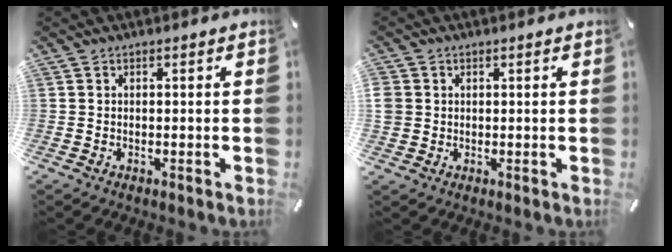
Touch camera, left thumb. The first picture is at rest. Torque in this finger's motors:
{"motor_torque": [0.27, 1.00, 0.15, -0.21, 0.09]}